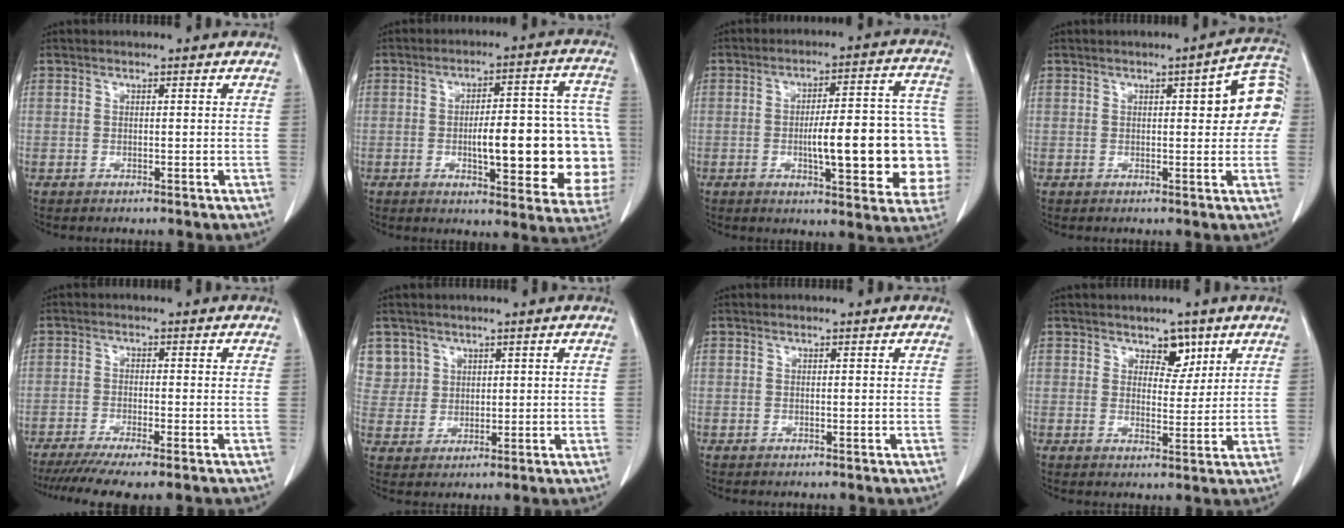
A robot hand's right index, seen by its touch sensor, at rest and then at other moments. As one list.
[{"total": 20.3, "force": [-2.8, 5.2, 19.5], "torque": [-0.171, 0.035, -0.017]}, {"total": 18.9, "force": [-2.9, 4.3, 18.2], "torque": [-0.167, 0.035, -0.023]}, {"total": 8.6, "force": [1.5, 2.2, 8.2], "torque": [-0.094, 0.022, 0.012]}, {"total": 9.8, "force": [-7.8, 0.6, 5.8], "torque": [-0.080, -0.017, -0.122]}, {"total": 5.2, "force": [3.0, 4.3, -0.3], "torque": [0.020, 0.003, 0.062]}, {"total": 0.0}, {"total": 3.9, "force": [2.5, 2.2, 2.1], "torque": [-0.020, -0.002, 0.039]}]